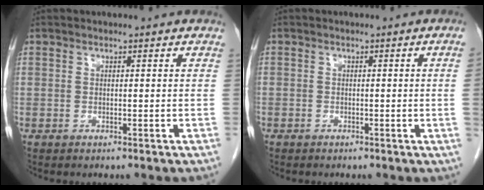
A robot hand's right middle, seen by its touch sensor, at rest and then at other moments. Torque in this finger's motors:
{"motor_torque": [-0.15, -0.61, -0.65, -0.21]}